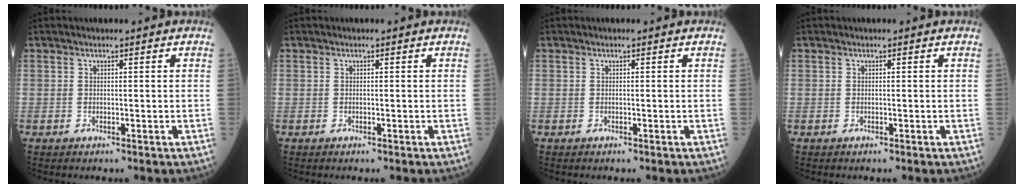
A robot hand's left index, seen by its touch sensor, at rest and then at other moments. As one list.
[{"total": 0.0}, {"total": 0.0}, {"total": 0.0}]